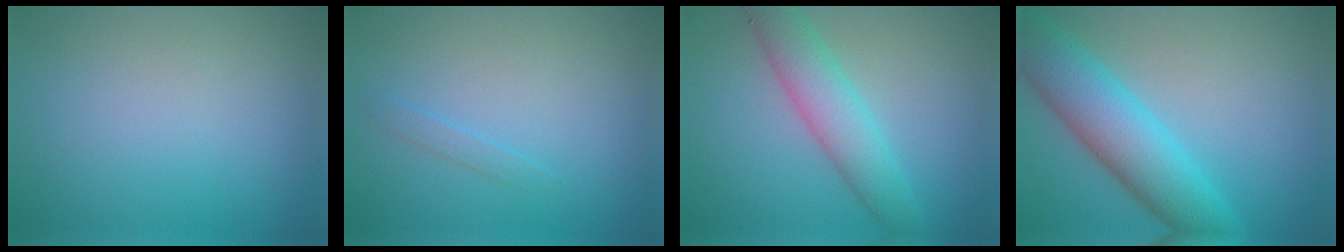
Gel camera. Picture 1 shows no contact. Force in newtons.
{"total": 0.8, "press": 0.8, "slide": 0.1}
{"total": 4.8, "press": 4.8, "slide": 0.1}
{"total": 7.3, "press": 7.3, "slide": 0.2}